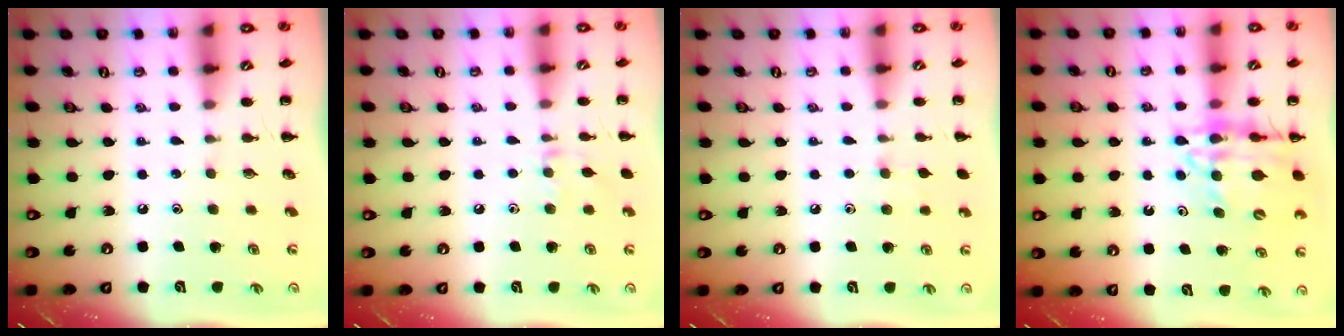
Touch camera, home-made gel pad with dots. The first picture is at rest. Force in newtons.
{"total": 7.1, "press": 6.9, "slide": 1.5}
{"total": 4.6, "press": 4.3, "slide": 1.7}
{"total": 13.9, "press": 13.5, "slide": 3.3}